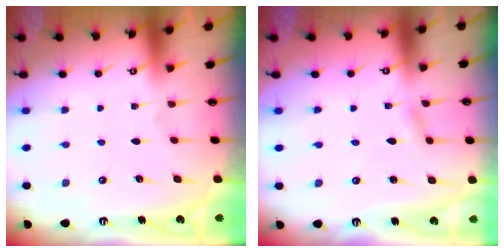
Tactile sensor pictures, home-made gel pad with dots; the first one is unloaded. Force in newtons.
{"total": 1.6, "press": 1.6, "slide": 0.2}